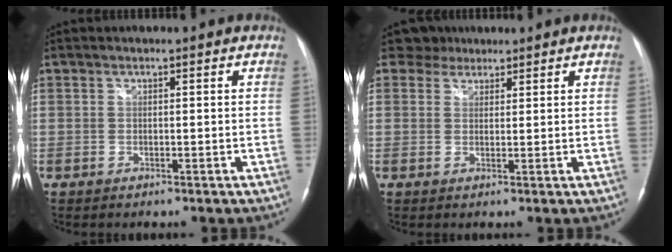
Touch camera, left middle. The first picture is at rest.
{"total": 3.0, "force": [2.4, 1.8, -0.3], "torque": [0.006, 0.010, 0.038]}